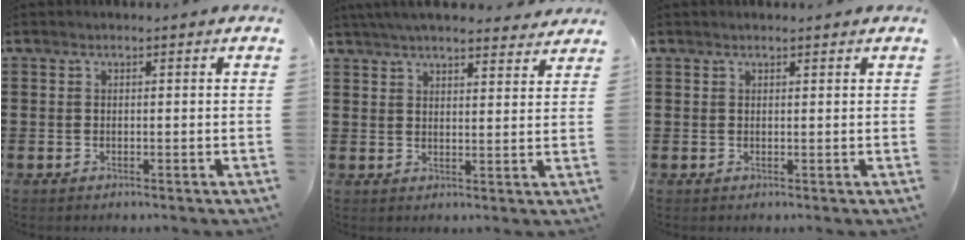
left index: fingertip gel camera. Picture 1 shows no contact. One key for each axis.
{"total": 5.1, "fx": 4.8, "fy": 0.4, "fz": 1.7, "tx": -0.046, "ty": -0.012, "tz": 0.088}
{"total": 0.7, "fx": 0.5, "fy": 0.1, "fz": 0.4, "tx": -0.009, "ty": 0.000, "tz": 0.011}